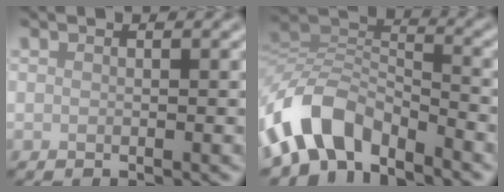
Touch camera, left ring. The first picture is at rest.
{"total": 6.8, "force": [-5.0, 3.3, 3.3], "torque": [-0.051, -0.002, -0.107]}